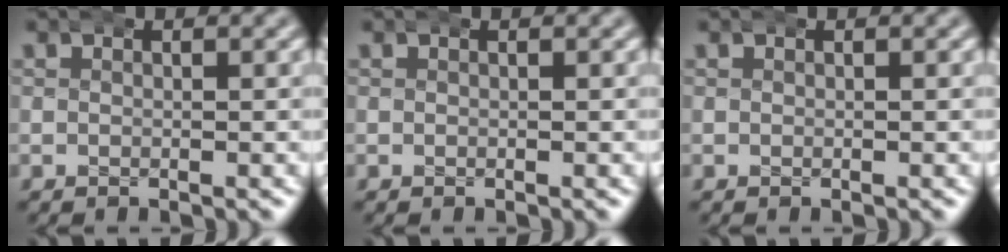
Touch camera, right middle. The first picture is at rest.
{"total": 0.0}
{"total": 0.0}